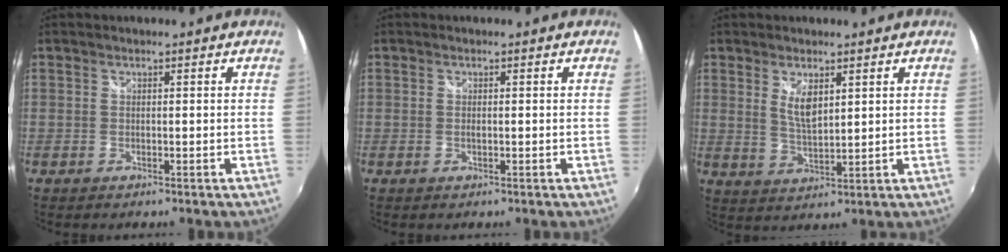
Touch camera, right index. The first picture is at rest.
{"total": 0.6, "force": [0.0, 0.2, 0.6], "torque": [-0.014, 0.001, -0.001]}
{"total": 4.9, "force": [2.0, 1.8, 4.1], "torque": [-0.073, -0.007, 0.039]}